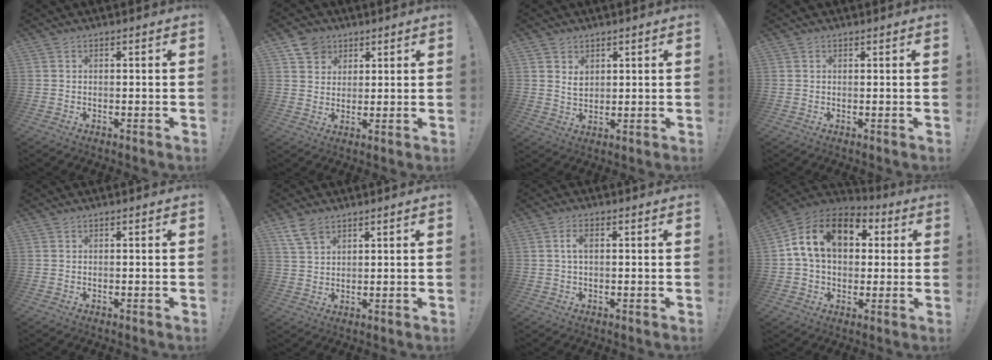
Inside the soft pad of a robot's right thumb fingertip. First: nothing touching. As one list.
[{"total": 6.4, "force": [4.1, 4.8, 0.9], "torque": [-0.008, -0.025, 0.077]}, {"total": 4.0, "force": [2.2, 3.1, 1.2], "torque": [-0.017, -0.012, 0.040]}, {"total": 0.8, "force": [-0.7, -0.2, -0.3], "torque": [0.006, 0.006, -0.013]}, {"total": 0.0}, {"total": 6.0, "force": [4.2, 3.0, 3.0], "torque": [-0.058, -0.016, 0.082]}, {"total": 2.8, "force": [0.6, 1.2, 2.5], "torque": [-0.048, 0.005, 0.011]}, {"total": 17.0, "force": [4.9, 11.7, 11.4], "torque": [-0.189, 0.004, 0.088]}]